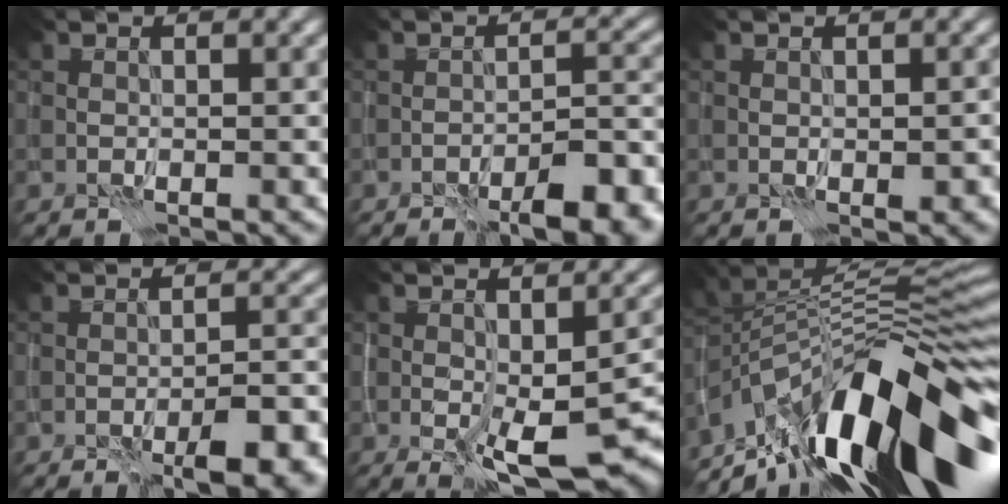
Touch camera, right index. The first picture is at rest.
{"total": 7.8, "force": [-5.4, 2.3, 5.2], "torque": [-0.064, 0.005, -0.074]}
{"total": 1.6, "force": [-0.3, 0.7, 1.4], "torque": [-0.022, -0.002, -0.002]}
{"total": 6.7, "force": [-3.9, 1.9, 5.1], "torque": [-0.072, 0.003, -0.051]}
{"total": 8.4, "force": [-2.1, 3.5, 7.3], "torque": [-0.128, -0.024, -0.025]}
{"total": 13.9, "force": [-7.0, 5.4, 10.7], "torque": [-0.174, 0.033, -0.129]}